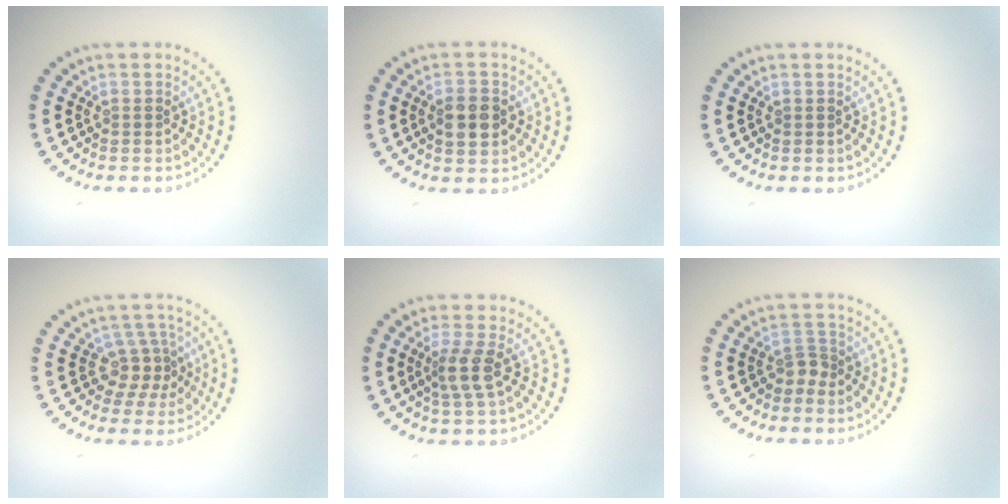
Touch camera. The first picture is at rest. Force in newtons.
{"total": 3.3, "press": 3.3, "slide": 0.2}
{"total": 0.0}
{"total": 2.9, "press": 2.1, "slide": 2.0}
{"total": 2.5, "press": 2.0, "slide": 1.5}
{"total": 1.3, "press": 1.0, "slide": 0.8}